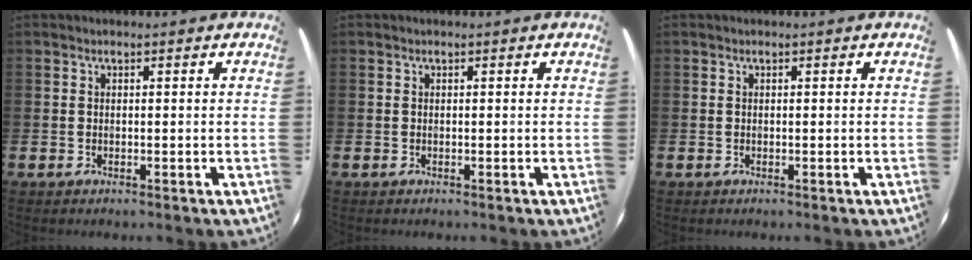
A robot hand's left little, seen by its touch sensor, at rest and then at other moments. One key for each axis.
{"total": 0.0}
{"total": 0.0}